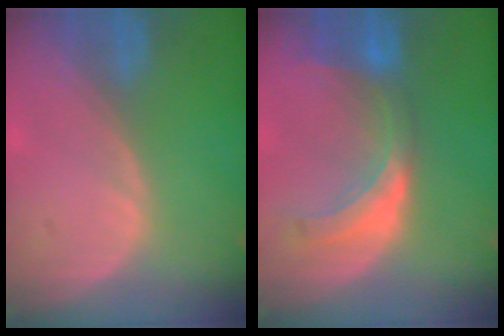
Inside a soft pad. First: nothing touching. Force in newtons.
{"total": 7.5, "press": 6.8, "slide": 3.2}